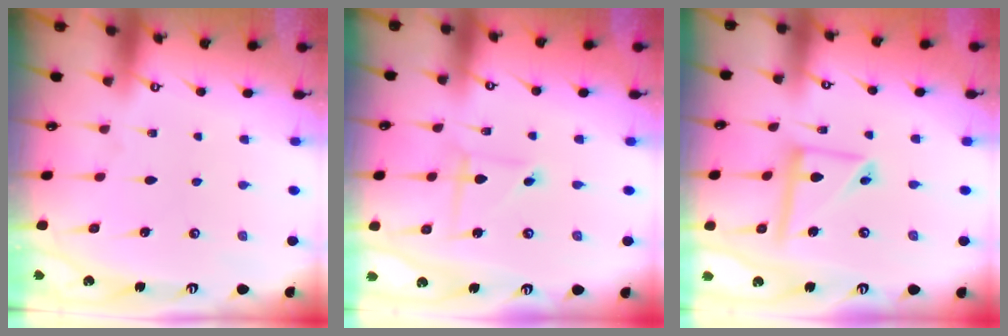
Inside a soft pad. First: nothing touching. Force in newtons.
{"total": 2.2, "press": 2.2, "slide": 0.3}
{"total": 9.7, "press": 9.7, "slide": 0.8}